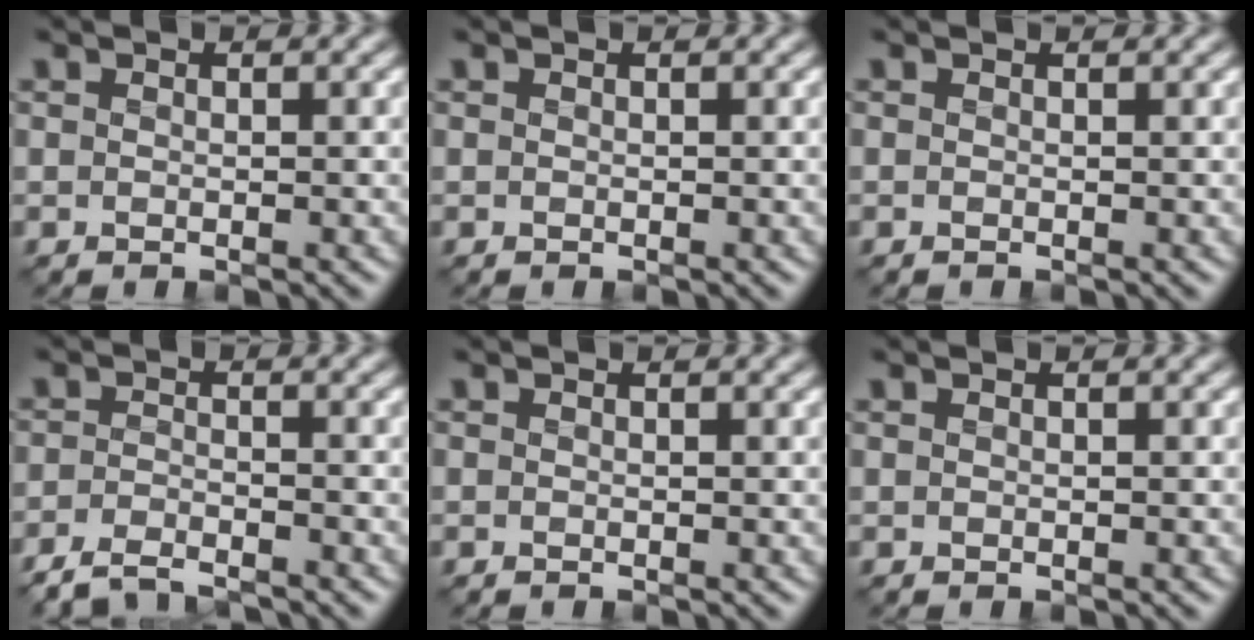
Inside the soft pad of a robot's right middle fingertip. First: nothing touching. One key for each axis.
{"total": 0.0}
{"total": 0.0}
{"total": 3.2, "fx": -3.0, "fy": 0.5, "fz": 1.0, "tx": -0.021, "ty": -0.005, "tz": -0.064}
{"total": 0.0}
{"total": 0.0}